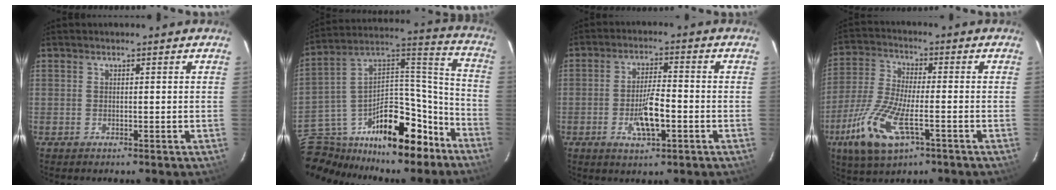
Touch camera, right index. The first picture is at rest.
{"total": 25.5, "force": [-16.2, 14.9, 13.0], "torque": [-0.251, 0.074, -0.238]}
{"total": 7.2, "force": [-2.5, 2.2, 6.4], "torque": [-0.125, -0.003, -0.041]}
{"total": 13.7, "force": [-6.0, 5.0, 11.3], "torque": [-0.256, -0.018, -0.115]}